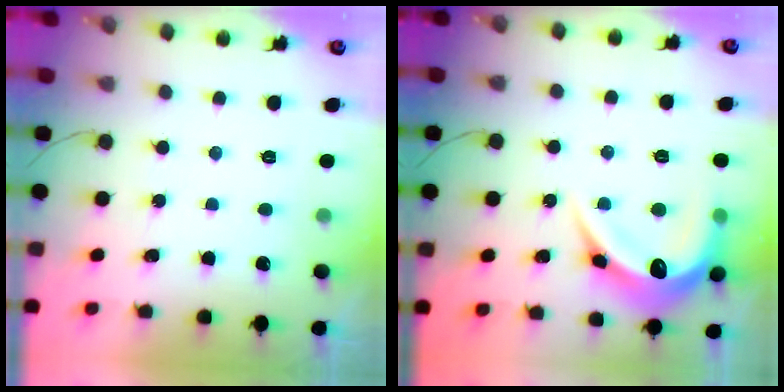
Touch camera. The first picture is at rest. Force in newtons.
{"total": 15.6, "press": 15.6, "slide": 0.4}